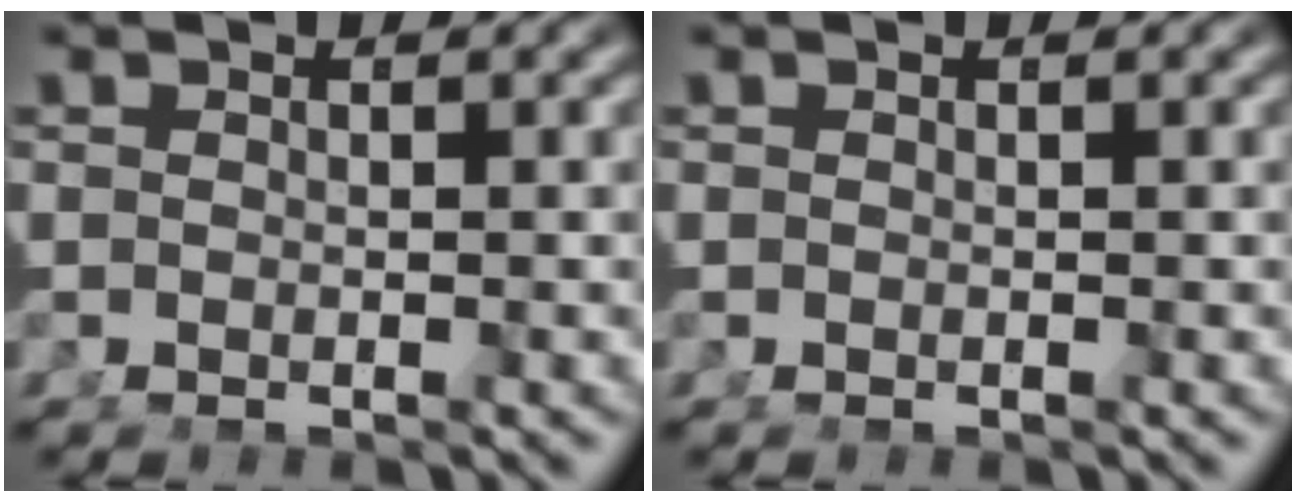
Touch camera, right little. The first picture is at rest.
{"total": 0.0}